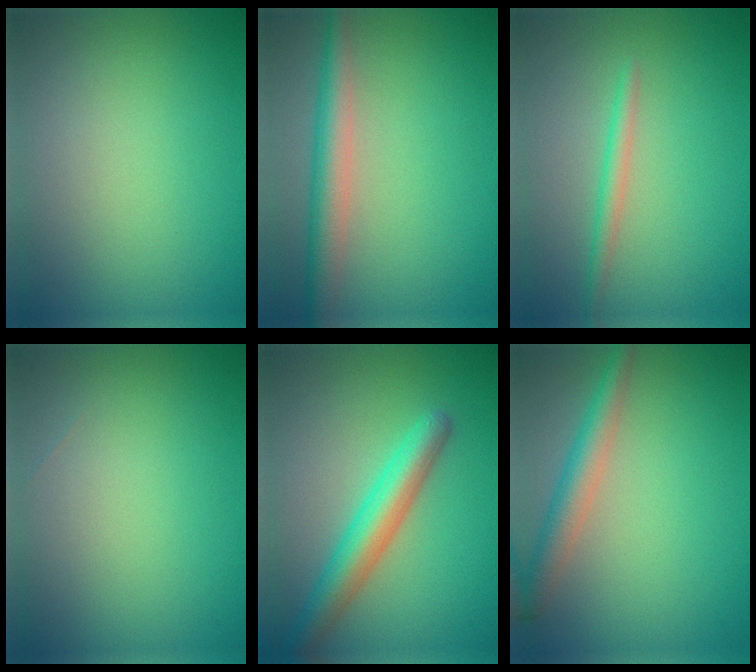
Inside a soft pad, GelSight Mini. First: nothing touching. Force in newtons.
{"total": 4.0, "press": 4.0, "slide": 0.1}
{"total": 1.6, "press": 1.6, "slide": 0.0}
{"total": 0.0}
{"total": 4.8, "press": 4.8, "slide": 0.1}
{"total": 3.3, "press": 3.3, "slide": 0.1}